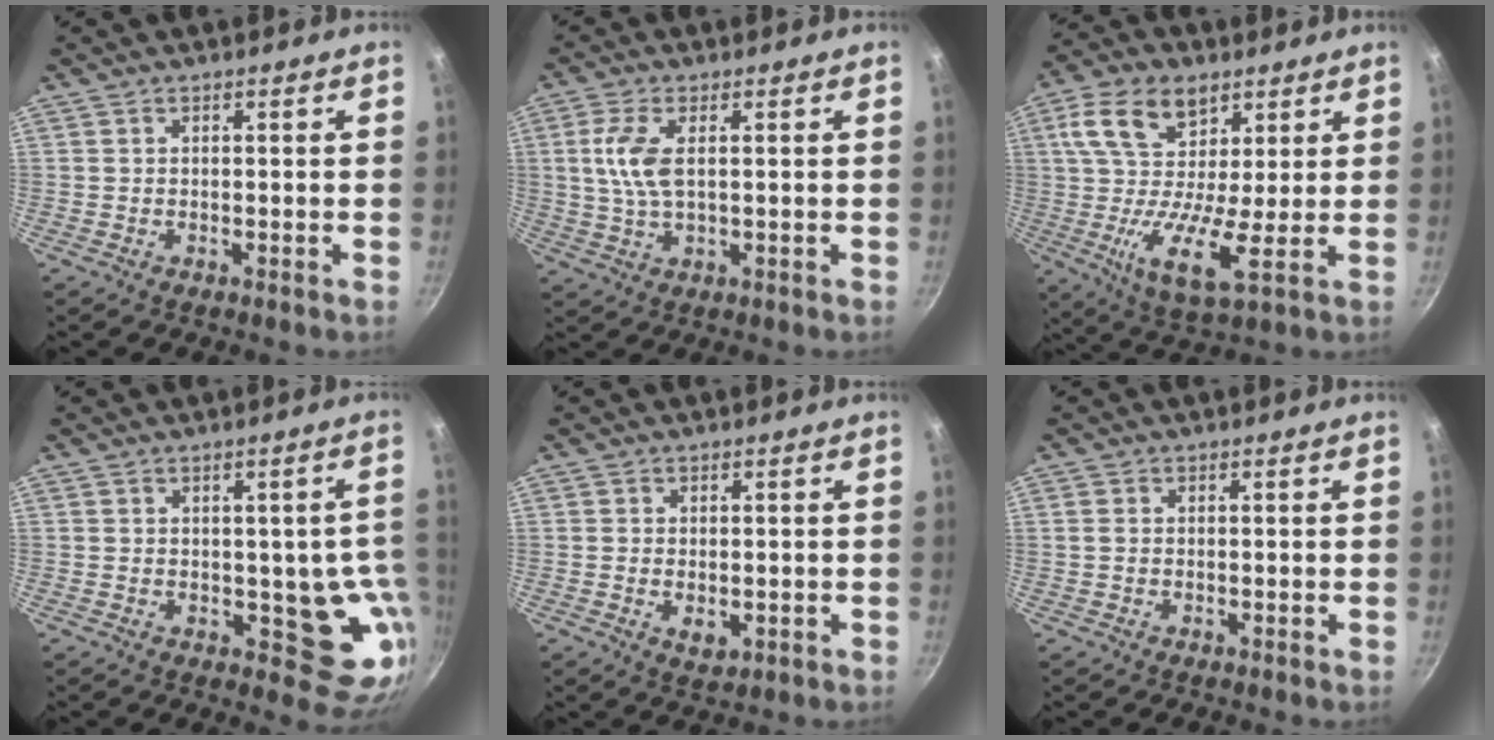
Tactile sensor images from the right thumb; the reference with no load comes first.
{"total": 7.2, "force": [1.2, 3.2, 6.4], "torque": [-0.135, 0.003, 0.022]}
{"total": 15.5, "force": [5.1, 8.3, 12.0], "torque": [-0.207, -0.020, 0.078]}
{"total": 11.0, "force": [-0.6, 6.1, 9.1], "torque": [-0.051, -0.014, -0.005]}
{"total": 3.6, "force": [-0.6, 2.4, 2.7], "torque": [-0.041, -0.008, -0.005]}
{"total": 1.0, "force": [0.0, 0.8, 0.6], "torque": [-0.012, 0.002, -0.001]}